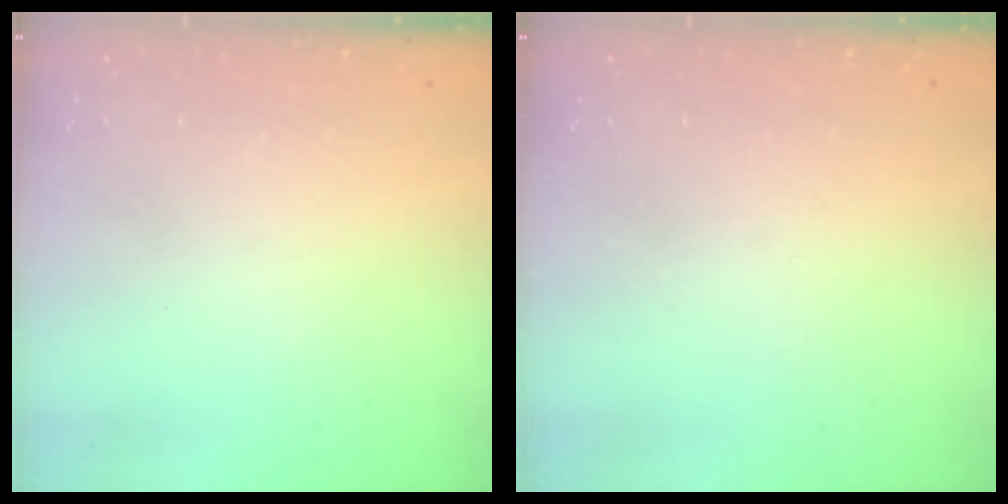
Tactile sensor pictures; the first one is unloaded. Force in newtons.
{"total": 2.8, "press": 2.8, "slide": 0.4}